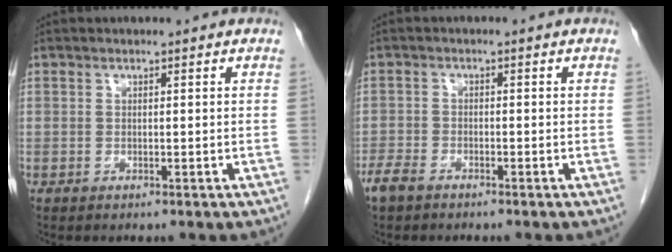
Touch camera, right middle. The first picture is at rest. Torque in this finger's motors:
{"motor_torque": [0.03, 0.17, 0.03, 0.03]}